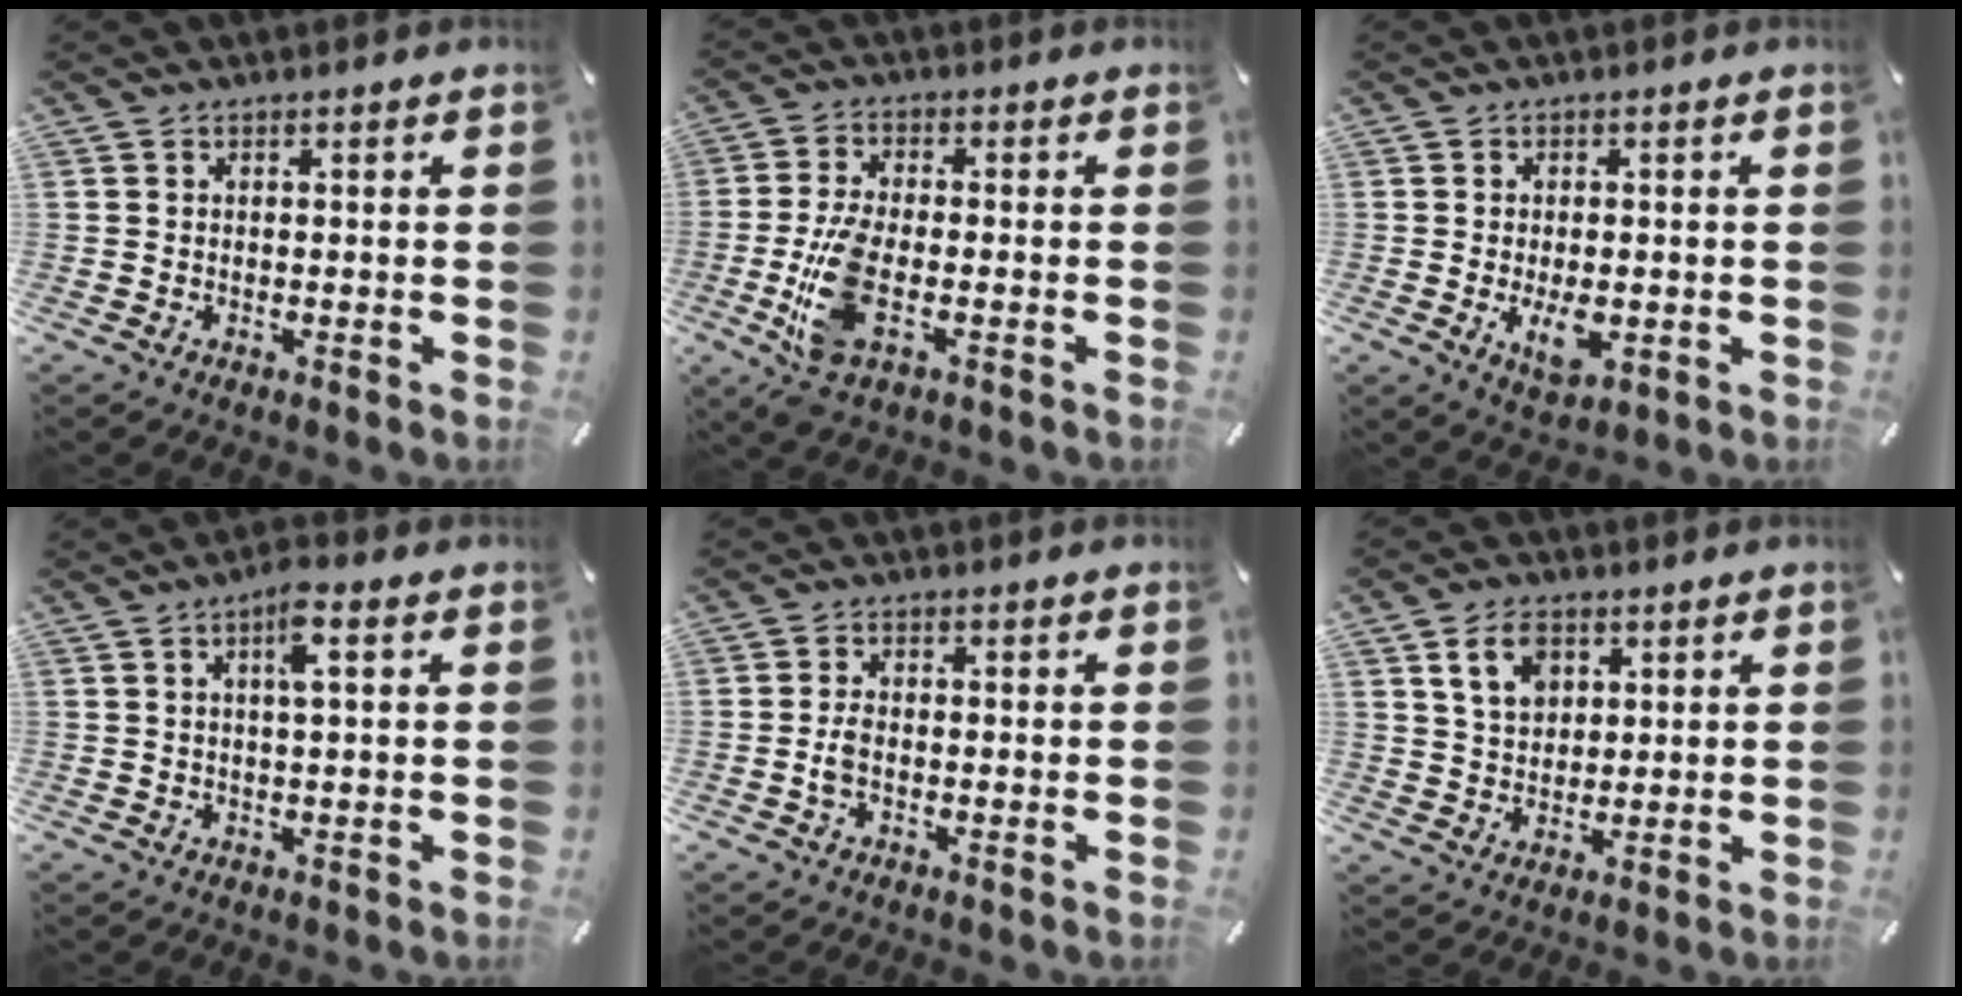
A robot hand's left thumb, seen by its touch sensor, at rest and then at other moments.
{"total": 10.5, "force": [-2.3, 4.6, 9.1], "torque": [-0.199, -0.013, -0.038]}
{"total": 6.3, "force": [-1.1, 3.6, 5.0], "torque": [-0.101, -0.005, -0.021]}
{"total": 4.8, "force": [1.7, 0.9, 4.4], "torque": [-0.082, 0.003, 0.025]}
{"total": 2.6, "force": [-0.7, 1.3, 2.1], "torque": [-0.040, 0.005, -0.012]}
{"total": 7.2, "force": [3.2, 5.5, 3.5], "torque": [-0.061, 0.004, 0.057]}